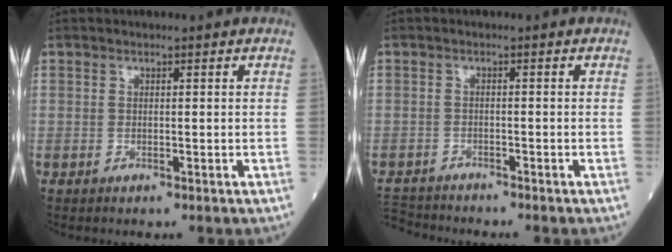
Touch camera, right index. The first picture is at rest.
{"total": 4.7, "force": [-4.6, 0.5, -0.1], "torque": [0.003, -0.012, -0.087]}